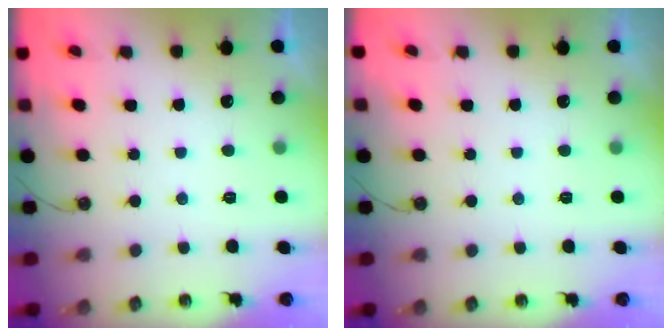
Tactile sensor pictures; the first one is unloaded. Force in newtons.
{"total": 0.0}